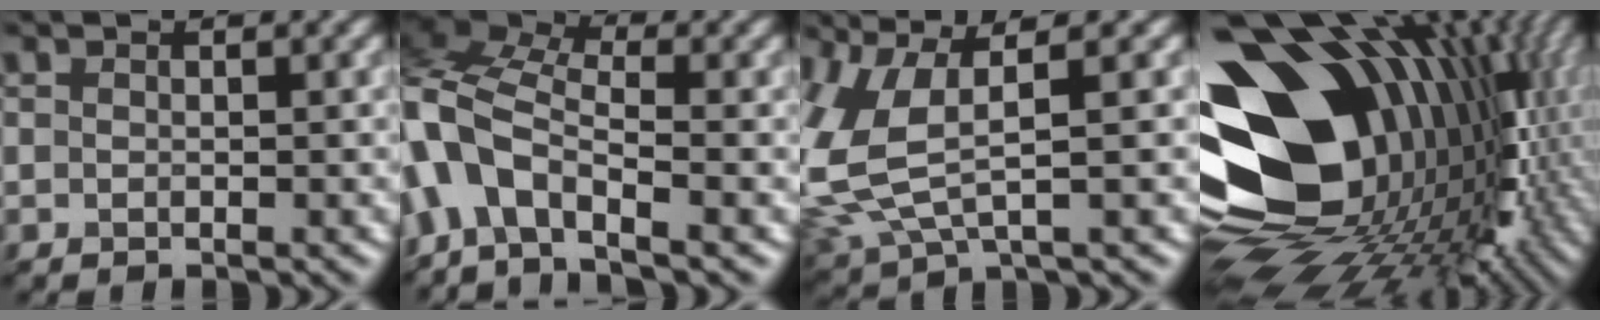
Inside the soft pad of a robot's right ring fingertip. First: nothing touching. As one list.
[{"total": 9.0, "force": [-3.3, 4.8, 6.9], "torque": [-0.146, 0.014, -0.081]}, {"total": 7.7, "force": [1.1, 3.6, 6.8], "torque": [-0.181, -0.006, 0.025]}, {"total": 21.1, "force": [-1.0, 15.3, 14.5], "torque": [-0.270, -0.042, 0.007]}]